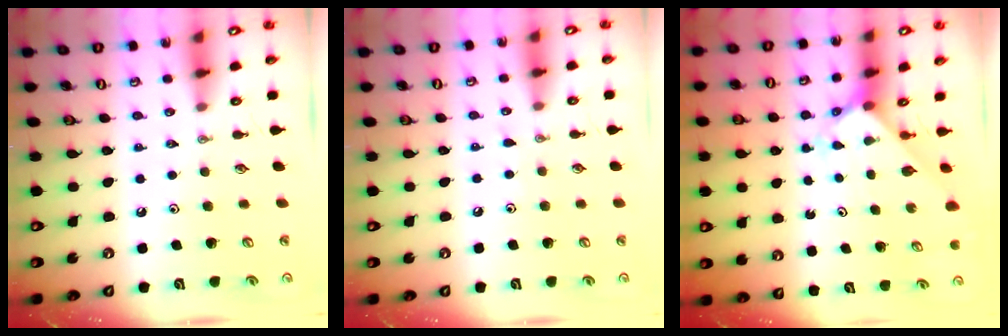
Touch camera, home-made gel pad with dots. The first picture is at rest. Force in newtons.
{"total": 3.4, "press": 3.3, "slide": 0.5}
{"total": 2.2, "press": 2.2, "slide": 0.2}